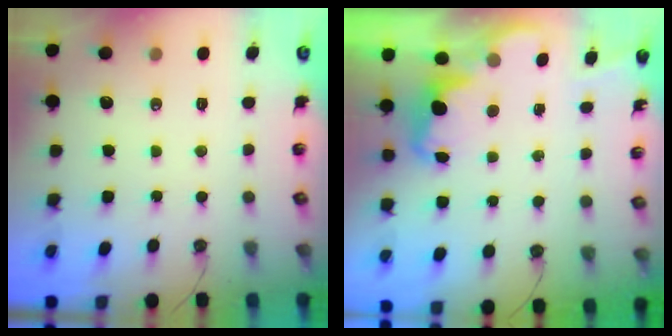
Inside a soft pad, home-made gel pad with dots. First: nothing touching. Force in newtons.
{"total": 2.4, "press": 2.3, "slide": 0.7}